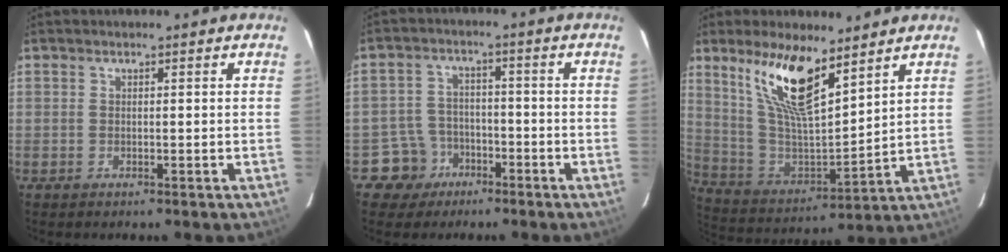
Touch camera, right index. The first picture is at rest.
{"total": 6.4, "force": [-3.8, 5.2, 0.2], "torque": [-0.025, 0.026, -0.060]}
{"total": 15.4, "force": [9.9, 4.4, 11.0], "torque": [-0.213, 0.001, 0.204]}